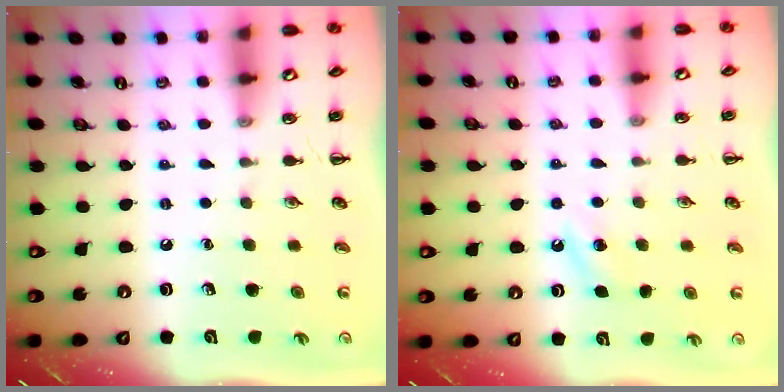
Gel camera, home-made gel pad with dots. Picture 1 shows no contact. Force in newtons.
{"total": 4.0, "press": 3.8, "slide": 1.1}